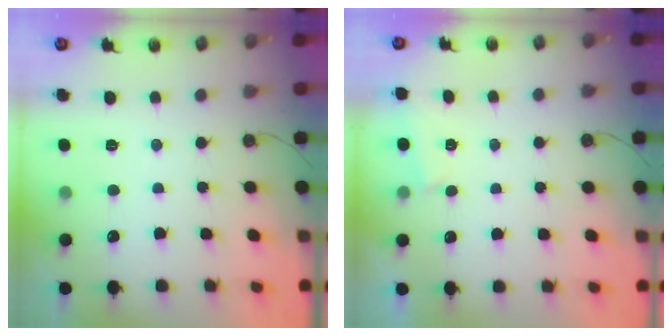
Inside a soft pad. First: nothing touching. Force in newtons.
{"total": 1.0, "press": 0.9, "slide": 0.4}